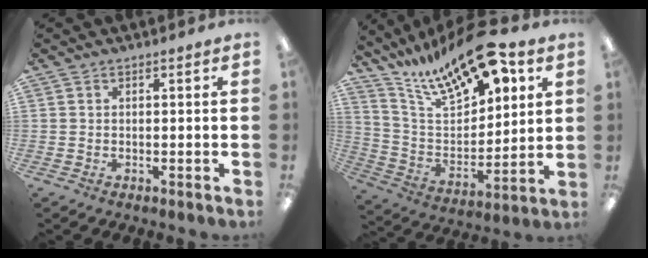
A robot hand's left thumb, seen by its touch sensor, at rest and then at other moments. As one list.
[{"total": 20.2, "force": [15.3, 6.7, 11.3], "torque": [-0.205, -0.094, 0.266]}]